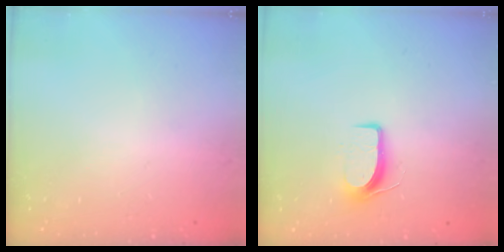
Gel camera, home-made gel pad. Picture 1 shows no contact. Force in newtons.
{"total": 7.9, "press": 7.9, "slide": 0.7}